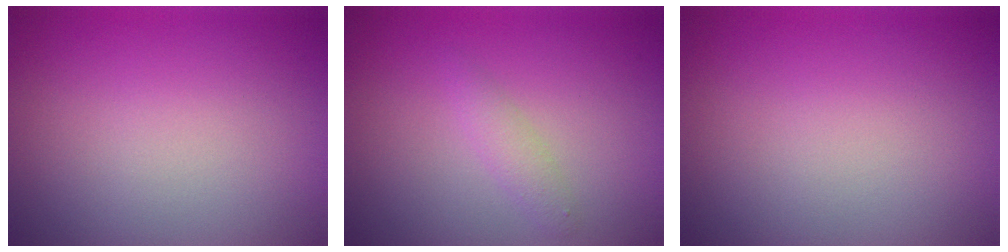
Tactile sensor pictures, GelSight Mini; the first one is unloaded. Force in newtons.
{"total": 1.4, "press": 1.4, "slide": 0.0}
{"total": 0.0}